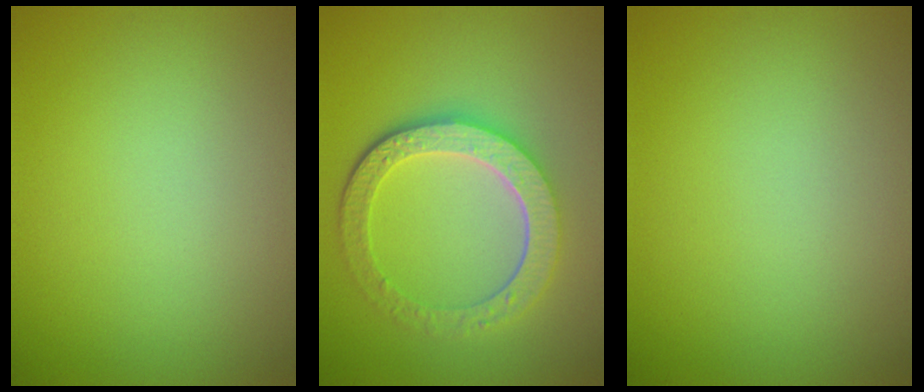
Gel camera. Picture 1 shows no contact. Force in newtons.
{"total": 5.8, "press": 4.4, "slide": 3.8}
{"total": 0.0}